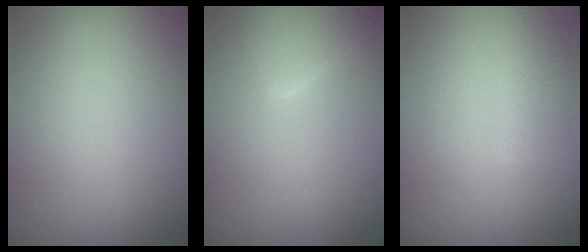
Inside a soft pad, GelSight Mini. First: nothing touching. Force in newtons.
{"total": 3.6, "press": 3.6, "slide": 0.2}
{"total": 1.9, "press": 1.9, "slide": 0.1}